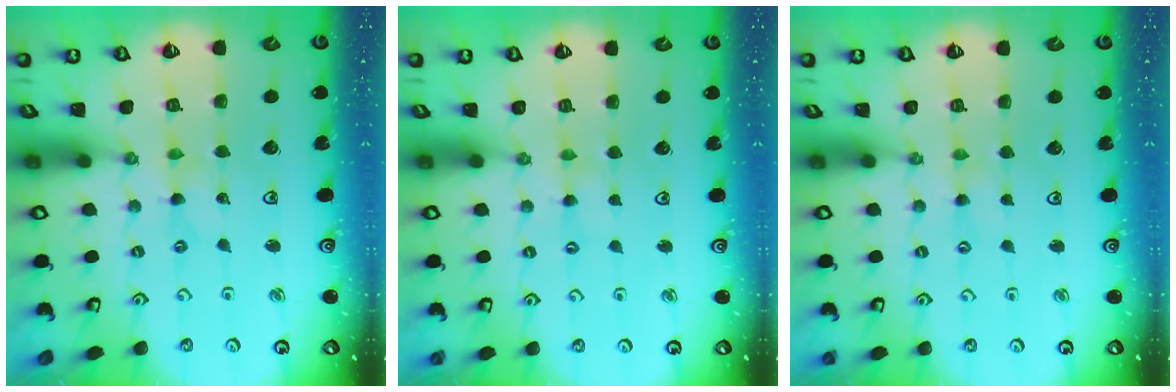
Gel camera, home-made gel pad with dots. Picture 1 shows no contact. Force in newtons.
{"total": 2.0, "press": 2.0, "slide": 0.3}
{"total": 1.2, "press": 1.2, "slide": 0.2}